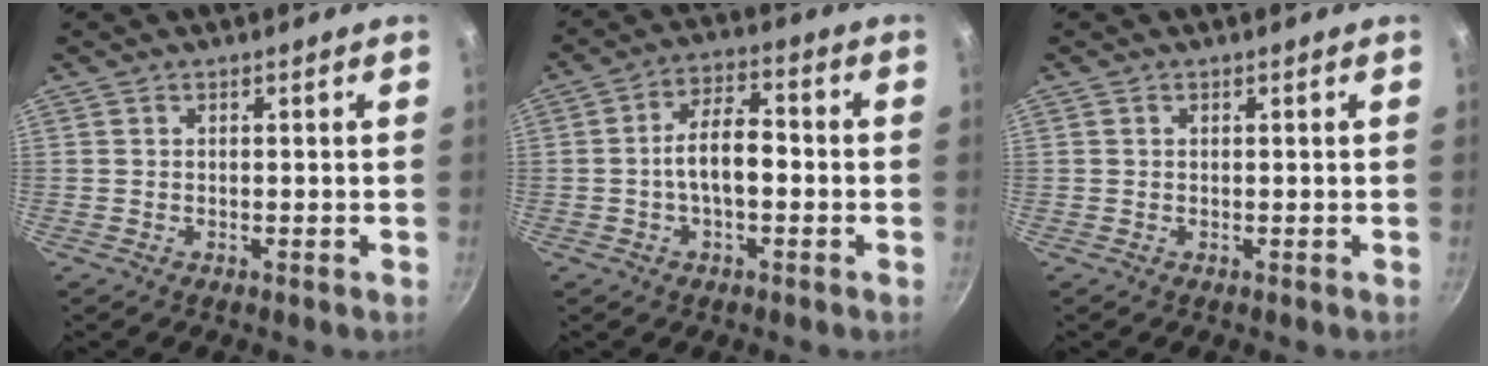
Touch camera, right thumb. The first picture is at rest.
{"total": 8.3, "force": [-1.1, 4.2, 7.1], "torque": [-0.108, 0.033, -0.025]}
{"total": 0.0}